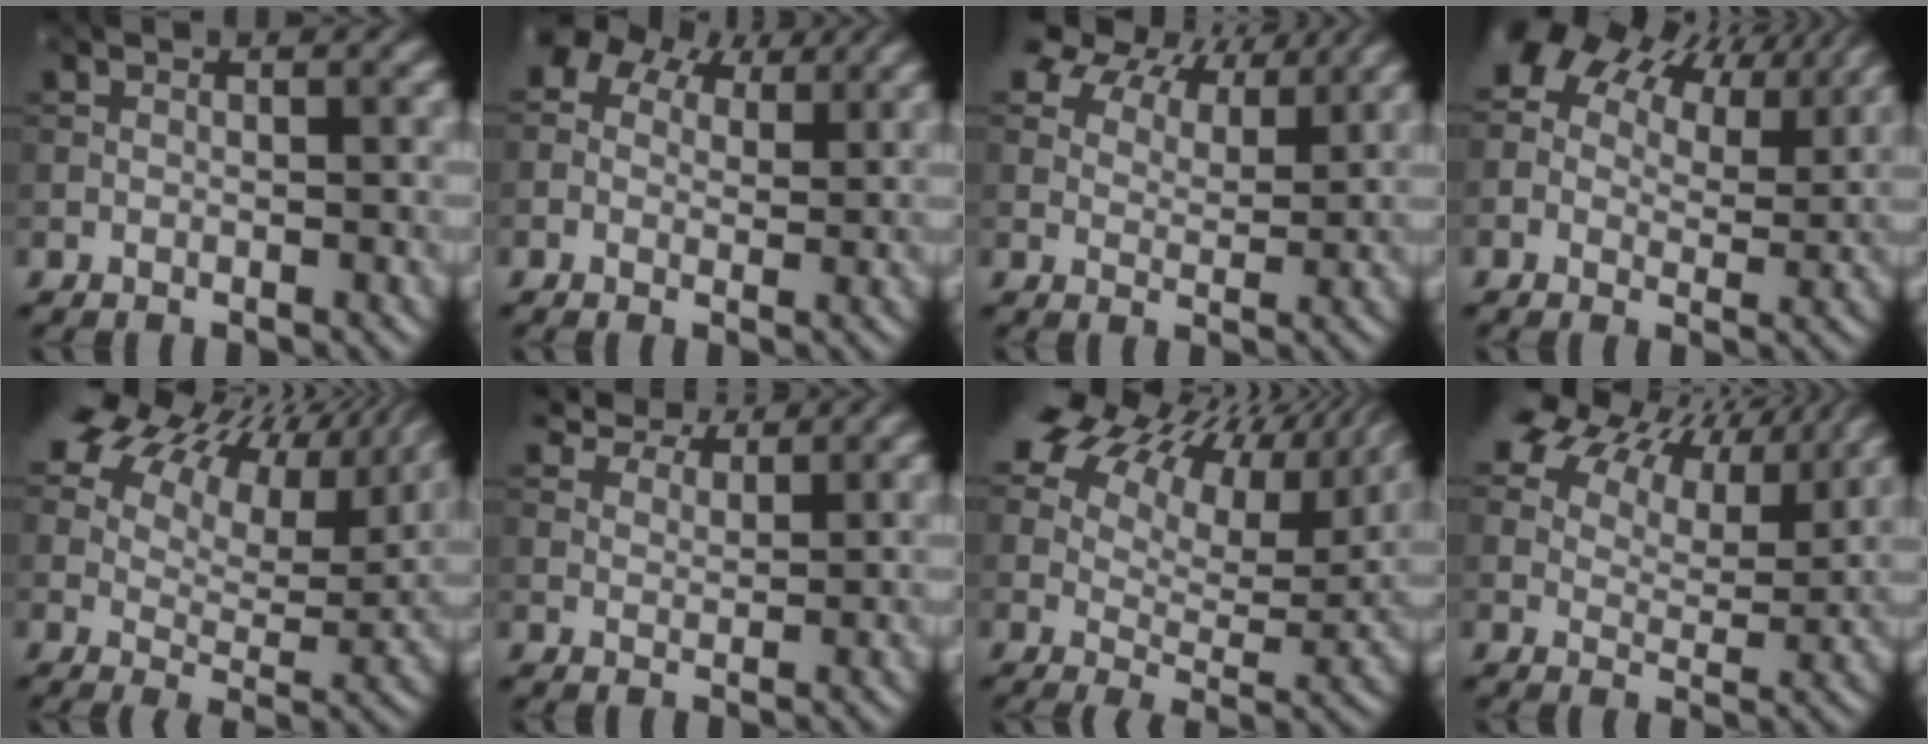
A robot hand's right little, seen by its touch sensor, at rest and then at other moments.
{"total": 5.5, "force": [3.3, 3.4, 2.8], "torque": [-0.054, 0.009, 0.042]}
{"total": 9.9, "force": [8.0, 3.8, 4.5], "torque": [-0.088, 0.011, 0.117]}
{"total": 11.2, "force": [7.0, 5.6, 6.8], "torque": [-0.124, 0.009, 0.114]}
{"total": 15.3, "force": [10.0, 7.0, 9.3], "torque": [-0.159, 0.029, 0.149]}
{"total": 6.1, "force": [5.3, 1.9, 2.1], "torque": [-0.052, -0.009, 0.103]}
{"total": 16.5, "force": [9.9, 7.9, 10.5], "torque": [-0.175, 0.037, 0.153]}
{"total": 11.7, "force": [8.6, 4.9, 6.2], "torque": [-0.119, 0.012, 0.125]}